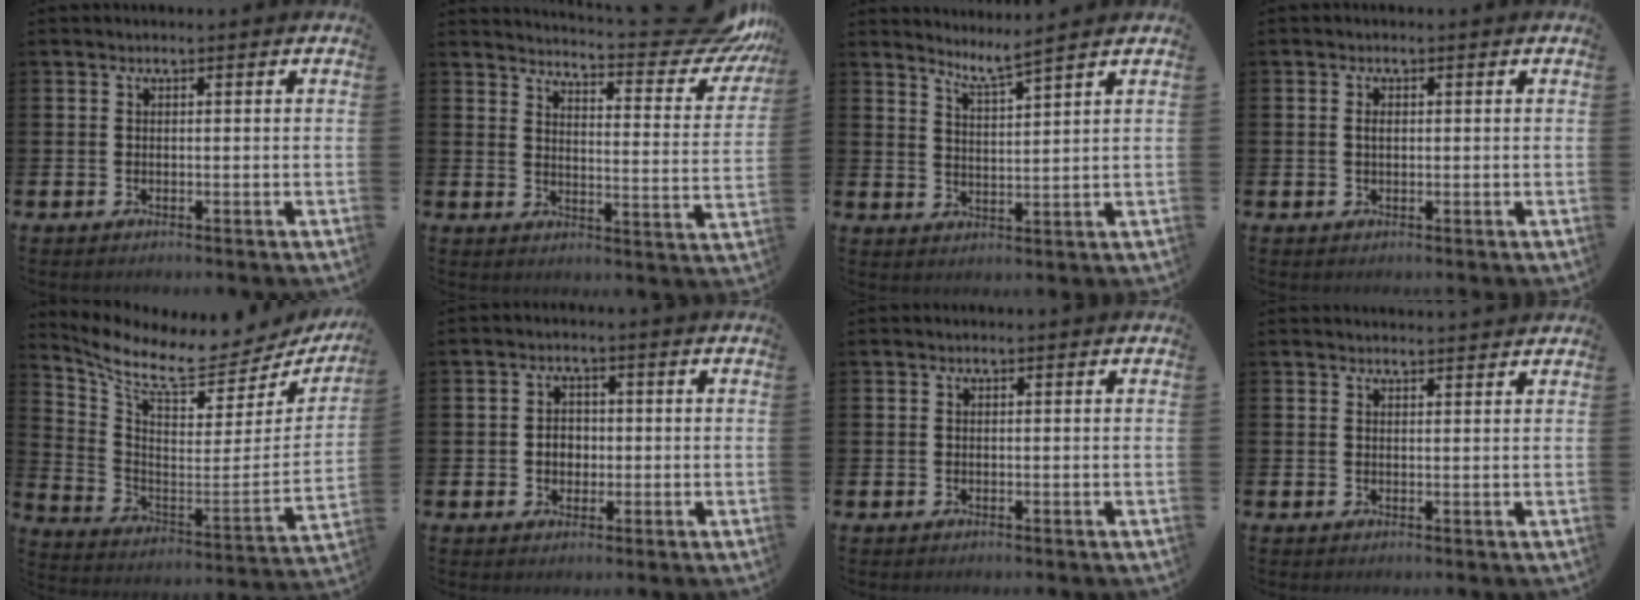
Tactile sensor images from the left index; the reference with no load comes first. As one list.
[{"total": 7.5, "force": [6.8, 1.0, 3.1], "torque": [-0.039, -0.065, 0.106]}, {"total": 4.4, "force": [4.2, -0.6, 1.0], "torque": [-0.026, -0.027, 0.071]}, {"total": 1.1, "force": [0.2, 0.6, 0.8], "torque": [-0.001, -0.002, 0.000]}, {"total": 8.7, "force": [7.7, 2.1, 3.5], "torque": [-0.094, -0.074, 0.122]}, {"total": 2.7, "force": [-0.1, 2.3, 1.3], "torque": [-0.009, 0.001, -0.011]}, {"total": 0.0}, {"total": 1.6, "force": [1.6, 0.0, -0.1], "torque": [0.013, -0.011, 0.027]}]